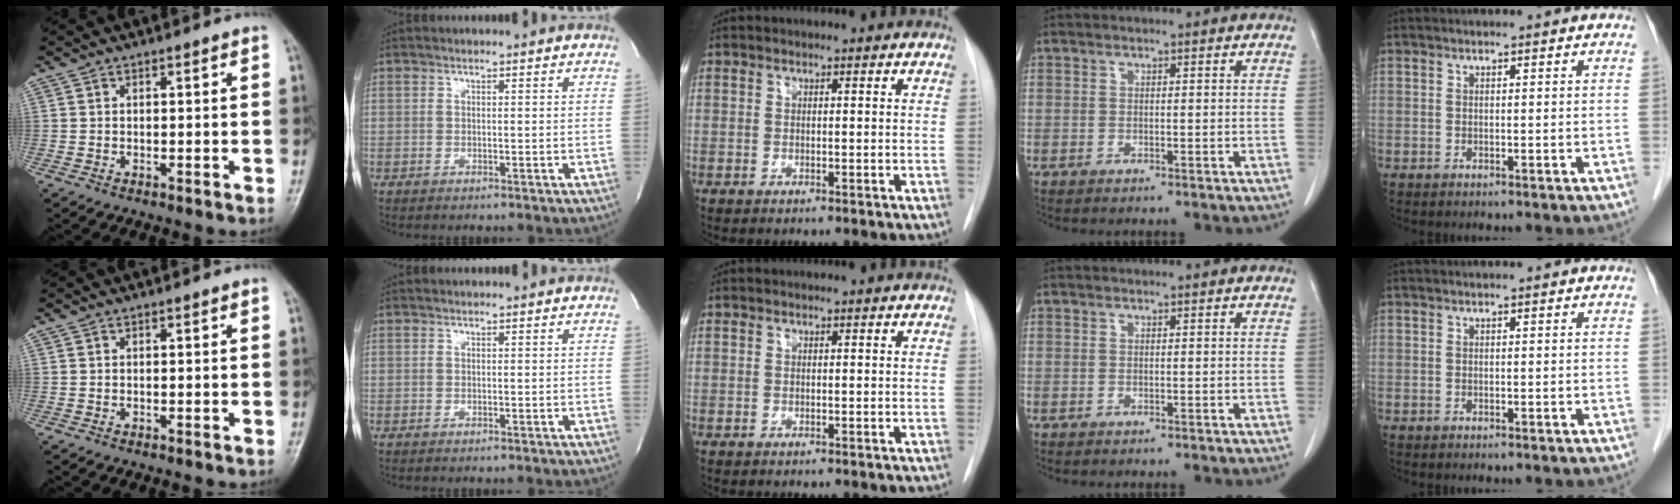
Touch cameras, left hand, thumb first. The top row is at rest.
{}